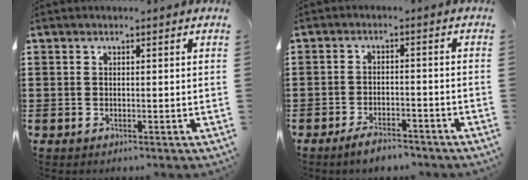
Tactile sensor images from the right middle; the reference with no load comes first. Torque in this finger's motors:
{"motor_torque": [1.44, -0.70, 0.18, 0.10]}